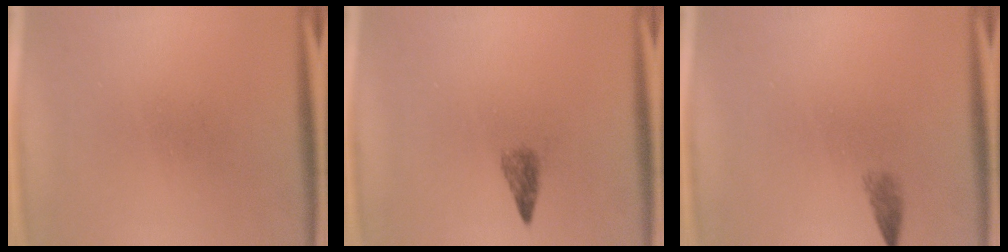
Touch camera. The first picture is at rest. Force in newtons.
{"total": 1.8}
{"total": 1.3}